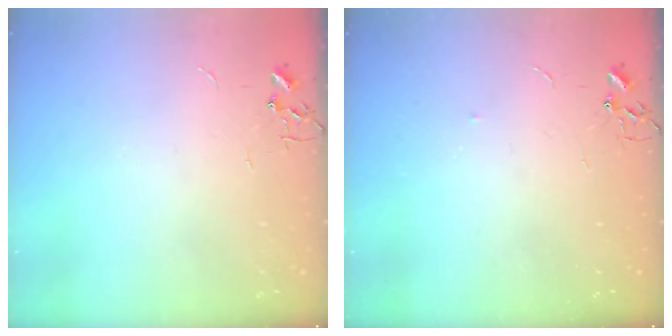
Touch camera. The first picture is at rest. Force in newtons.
{"total": 2.7, "press": 2.7, "slide": 0.4}